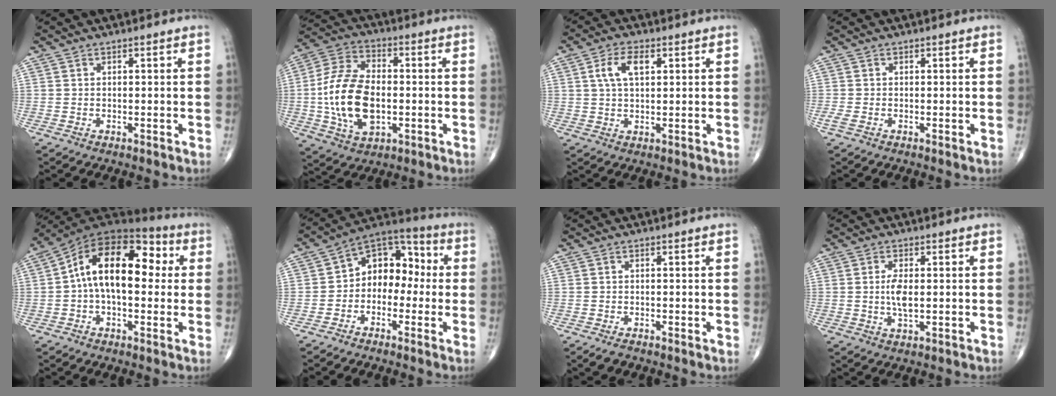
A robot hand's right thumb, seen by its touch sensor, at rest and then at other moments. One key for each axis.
{"total": 16.5, "fx": -1.7, "fy": 9.8, "fz": 13.2, "tx": -0.247, "ty": 0.014, "tz": -0.029}
{"total": 6.0, "fx": 1.9, "fy": 3.0, "fz": 4.8, "tx": -0.095, "ty": 0.005, "tz": 0.037}
{"total": 1.4, "fx": -0.4, "fy": 0.5, "fz": 1.2, "tx": -0.030, "ty": -0.004, "tz": -0.011}
{"total": 16.9, "fx": 1.6, "fy": 9.6, "fz": 13.8, "tx": -0.198, "ty": 0.048, "tz": 0.015}
{"total": 11.0, "fx": -0.7, "fy": 8.0, "fz": 7.5, "tx": -0.068, "ty": 0.046, "tz": -0.036}
{"total": 1.6, "fx": -1.1, "fy": 0.7, "fz": 0.9, "tx": -0.016, "ty": 0.000, "tz": -0.021}
{"total": 3.9, "fx": 0.0, "fy": 1.5, "fz": 3.5, "tx": -0.070, "ty": -0.007, "tz": -0.003}